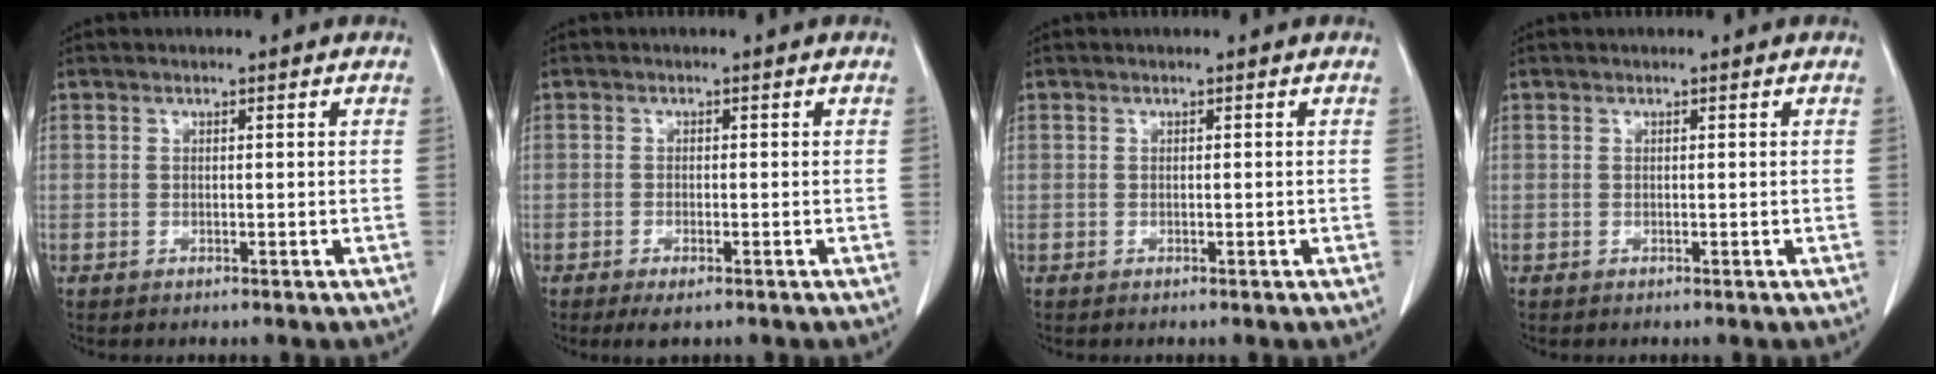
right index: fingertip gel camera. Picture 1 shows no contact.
{"total": 2.4, "force": [-1.5, 0.6, 1.8], "torque": [-0.032, -0.005, -0.020]}
{"total": 0.0}
{"total": 0.0}